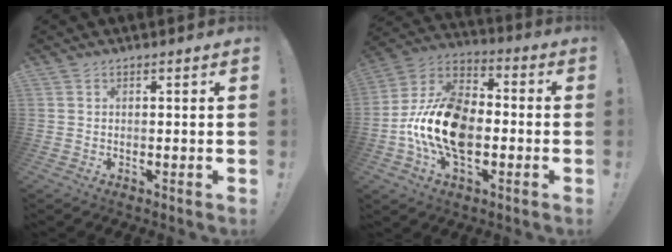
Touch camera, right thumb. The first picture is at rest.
{"total": 19.0, "force": [-4.7, 11.8, 14.1], "torque": [-0.259, 0.036, -0.075]}